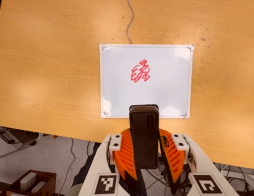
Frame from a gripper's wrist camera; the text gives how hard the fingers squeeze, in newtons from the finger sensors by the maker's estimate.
{"total": 8.1, "left": 7.2, "right": 8.9}